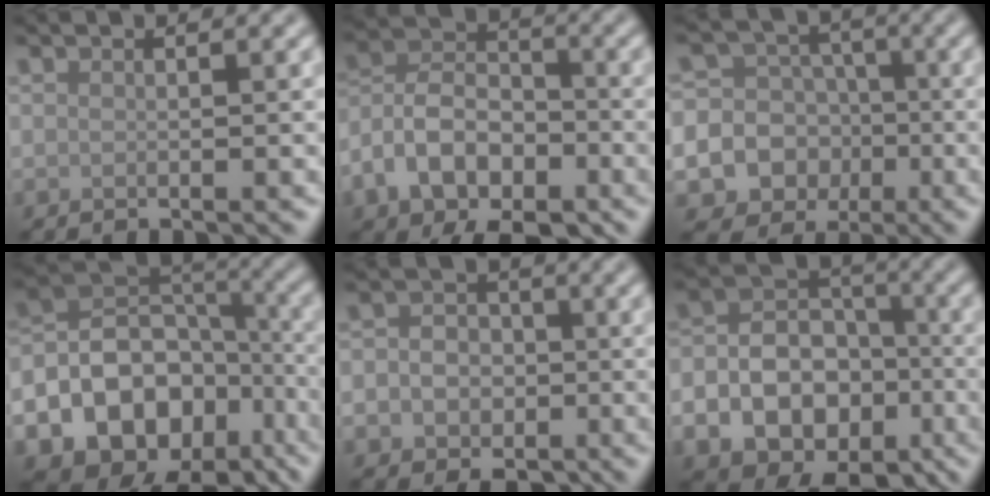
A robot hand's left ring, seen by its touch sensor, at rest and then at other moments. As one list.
[{"total": 8.2, "force": [-4.1, 4.9, 5.2], "torque": [-0.099, 0.003, -0.082]}, {"total": 18.6, "force": [-5.2, 17.5, 3.7], "torque": [-0.120, -0.019, -0.111]}, {"total": 17.6, "force": [-8.7, 13.5, 7.2], "torque": [-0.156, -0.033, -0.140]}, {"total": 5.1, "force": [-1.1, 4.4, 2.3], "torque": [-0.015, 0.007, -0.039]}, {"total": 11.2, "force": [-4.1, 8.3, 6.3], "torque": [-0.094, -0.024, -0.073]}]